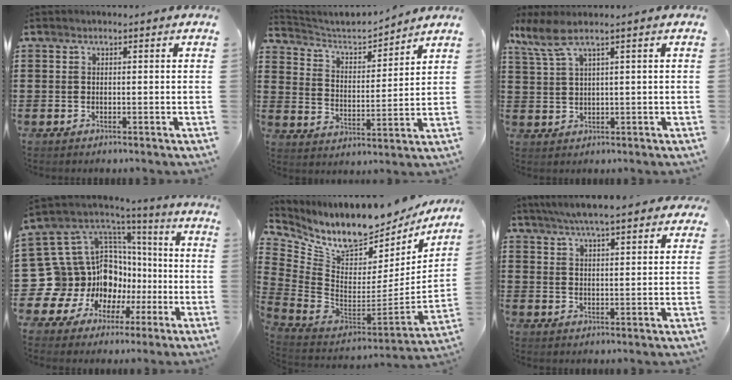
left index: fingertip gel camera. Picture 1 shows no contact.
{"total": 4.3, "force": [3.9, 1.3, 1.2], "torque": [-0.048, -0.026, 0.060]}
{"total": 3.8, "force": [1.9, 0.2, 3.3], "torque": [-0.079, -0.003, 0.030]}
{"total": 15.4, "force": [-4.3, 14.1, 4.4], "torque": [-0.141, -0.042, -0.031]}
{"total": 9.6, "force": [8.3, 2.9, 3.9], "torque": [-0.105, -0.086, 0.145]}
{"total": 5.6, "force": [5.0, 0.4, 2.4], "torque": [-0.063, -0.007, 0.090]}